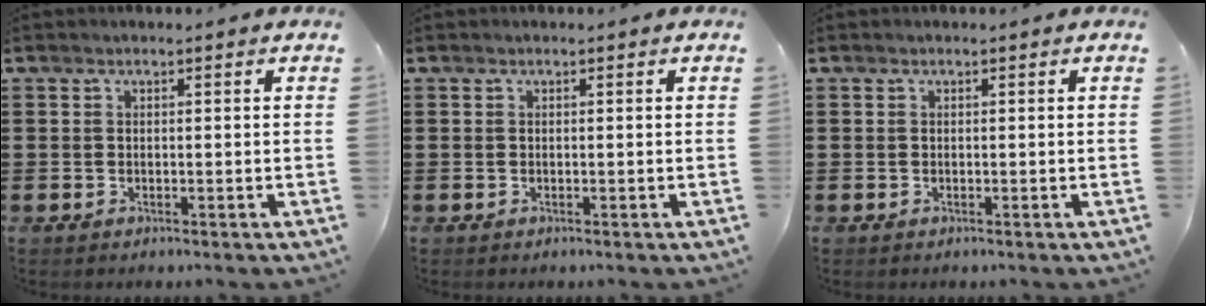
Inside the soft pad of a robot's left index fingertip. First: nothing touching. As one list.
[{"total": 0.0}, {"total": 0.0}]